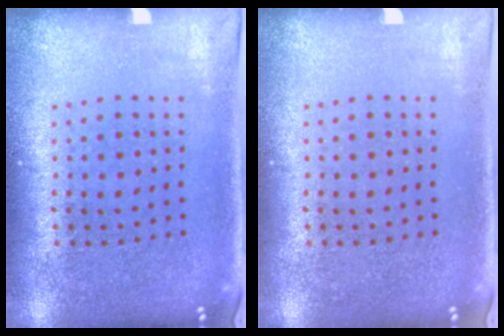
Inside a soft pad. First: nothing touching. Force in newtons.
{"total": 0.0}